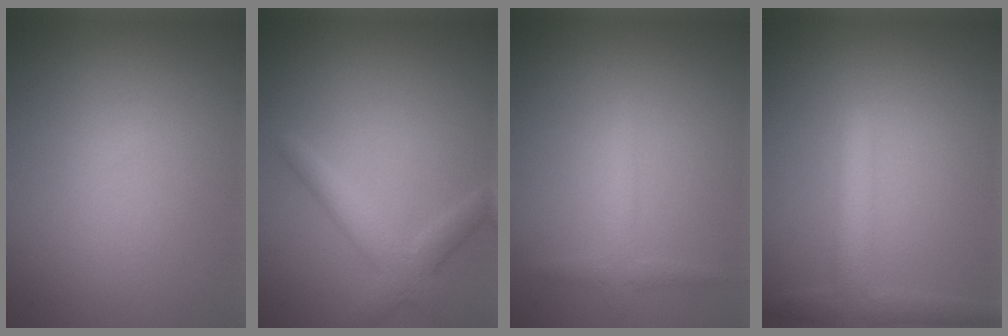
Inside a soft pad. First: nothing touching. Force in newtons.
{"total": 3.0, "press": 3.0, "slide": 0.1}
{"total": 1.8, "press": 1.8, "slide": 0.1}
{"total": 3.0, "press": 3.0, "slide": 0.2}